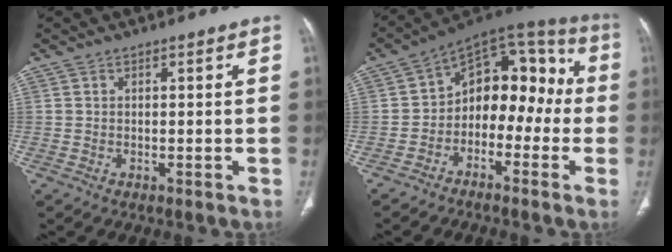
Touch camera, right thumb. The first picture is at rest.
{"total": 14.8, "force": [-2.5, 10.1, 10.5], "torque": [-0.095, 0.070, -0.054]}